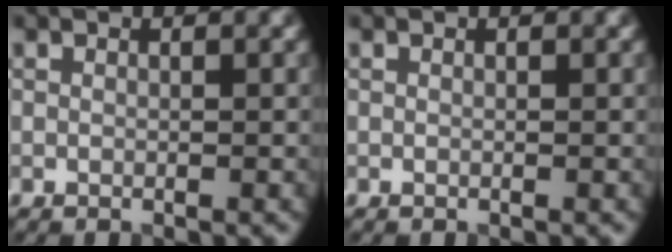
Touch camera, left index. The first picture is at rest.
{"total": 0.0}